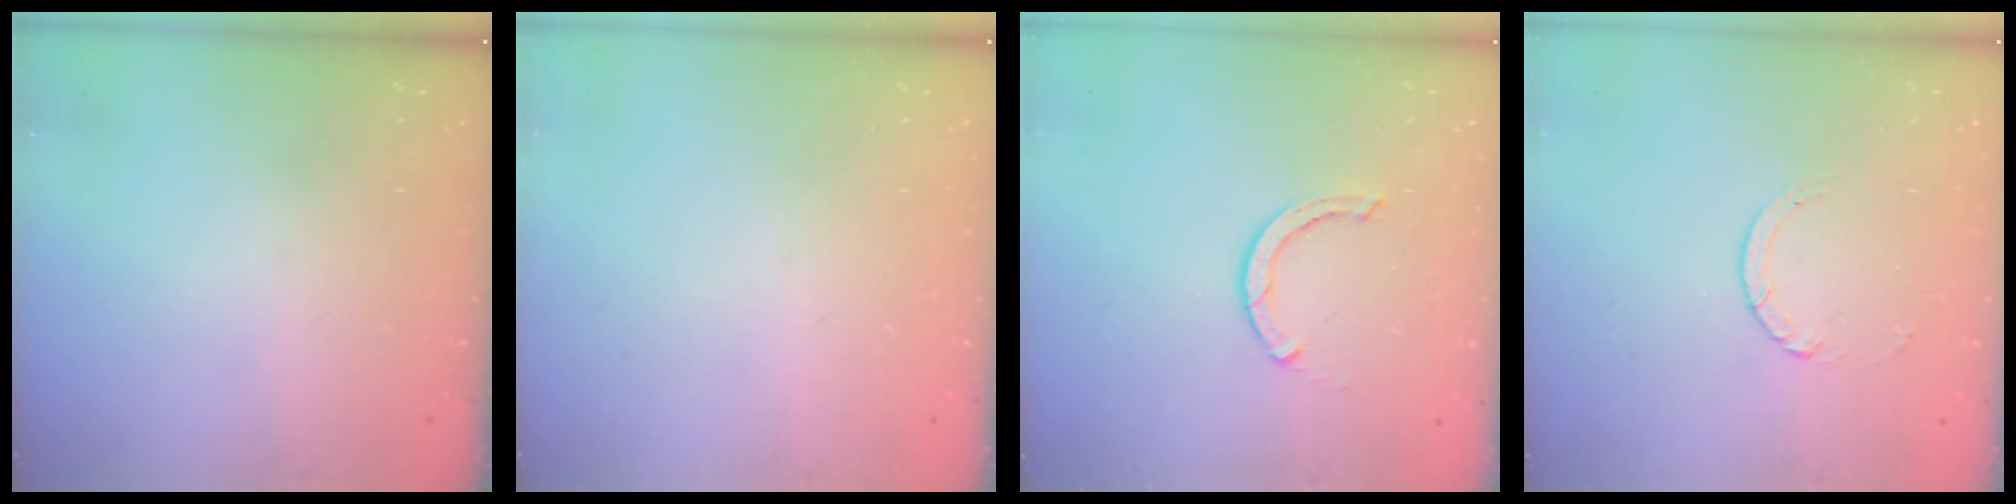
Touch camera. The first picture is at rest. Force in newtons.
{"total": 0.0}
{"total": 2.4, "press": 2.4, "slide": 0.0}
{"total": 2.5, "press": 2.4, "slide": 0.2}